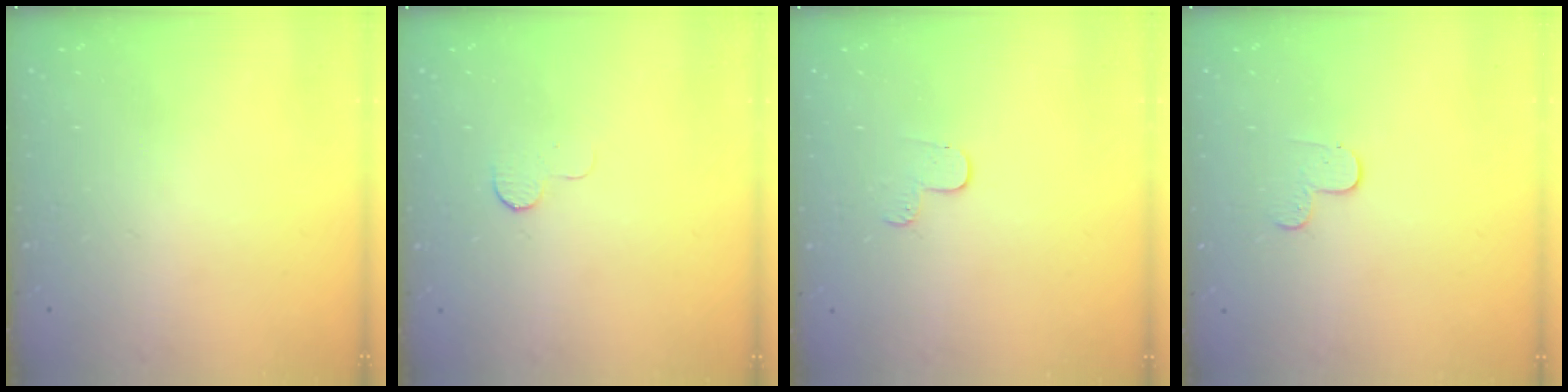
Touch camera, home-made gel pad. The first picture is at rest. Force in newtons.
{"total": 3.7, "press": 3.7, "slide": 0.3}
{"total": 4.1, "press": 4.0, "slide": 0.4}
{"total": 3.7, "press": 3.7, "slide": 0.4}